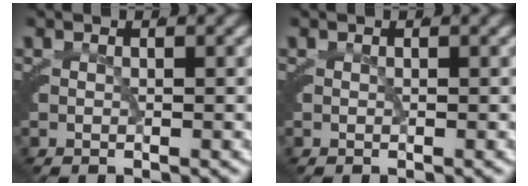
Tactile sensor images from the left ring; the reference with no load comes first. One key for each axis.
{"total": 0.0}